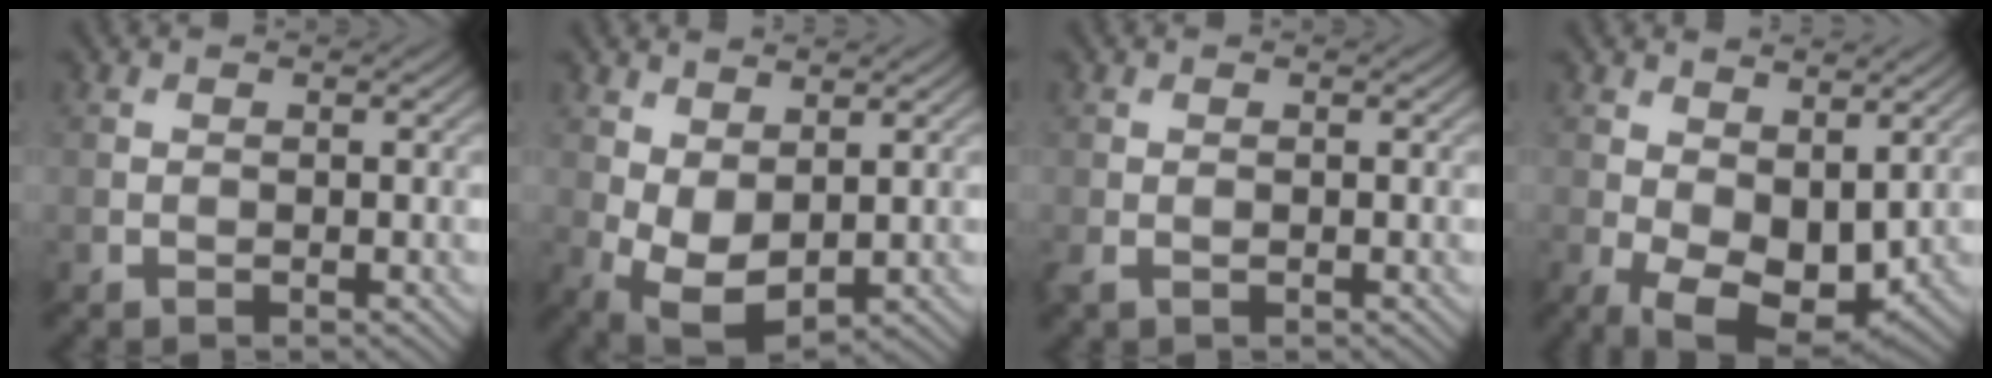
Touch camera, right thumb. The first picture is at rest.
{"total": 6.0, "force": [0.6, 3.4, 5.0], "torque": [-0.120, -0.004, 0.015]}
{"total": 1.2, "force": [-0.4, 0.6, 0.9], "torque": [-0.031, -0.003, -0.006]}
{"total": 8.5, "force": [-0.2, 5.1, 6.8], "torque": [-0.135, -0.023, 0.007]}